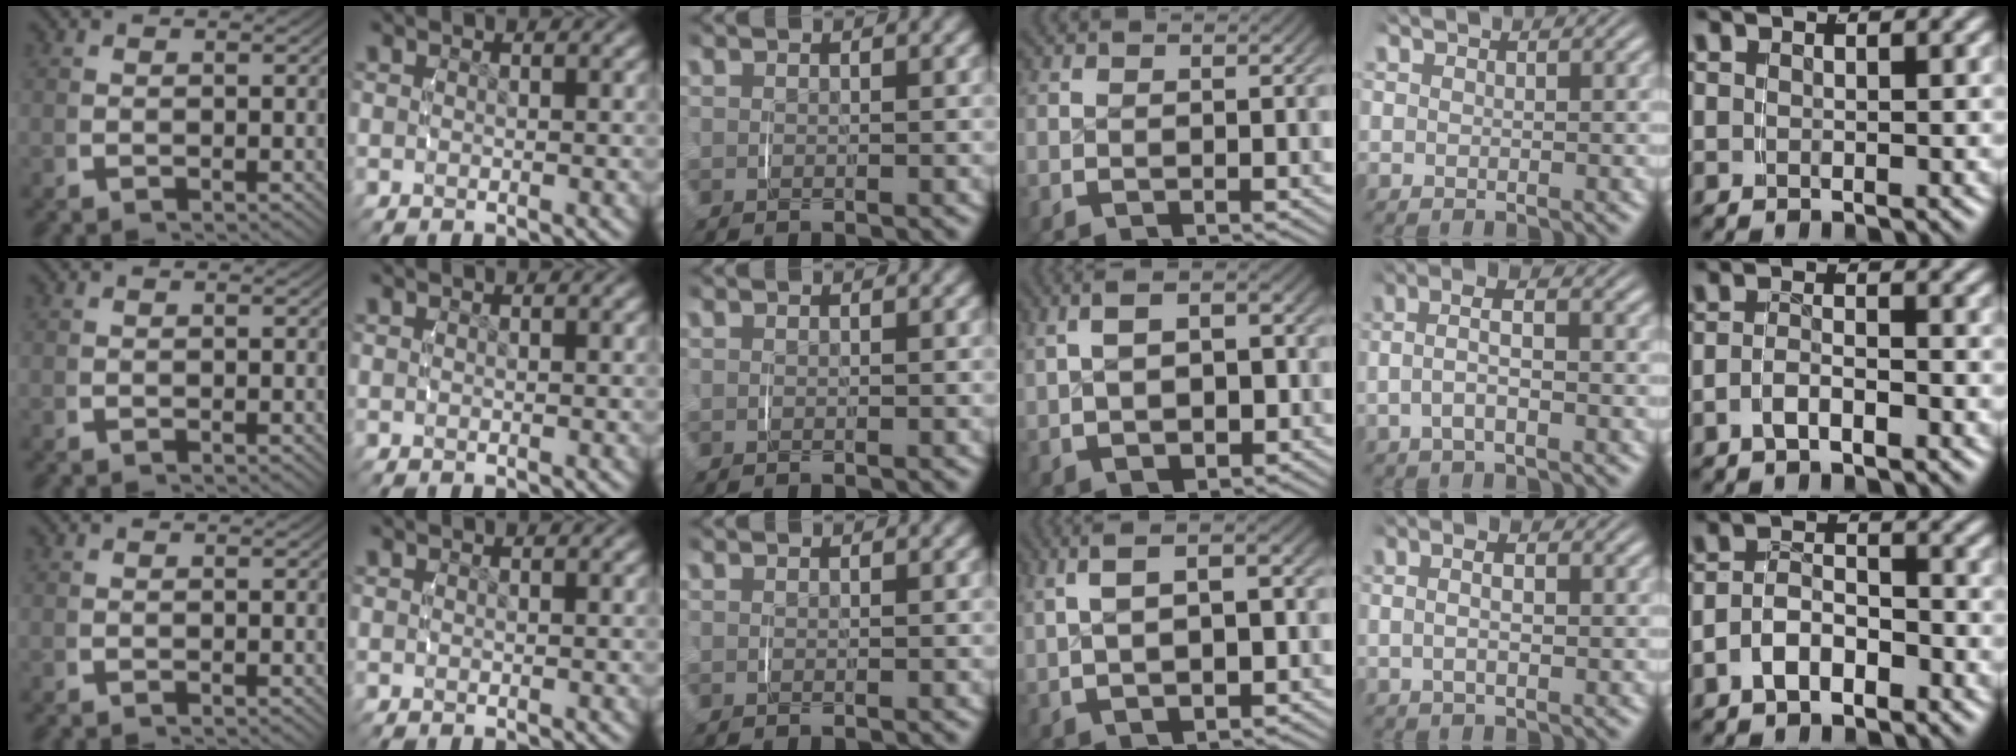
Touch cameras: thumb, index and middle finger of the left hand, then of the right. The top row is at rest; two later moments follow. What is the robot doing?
{"motion": "lift_and_place", "object": "scarf"}